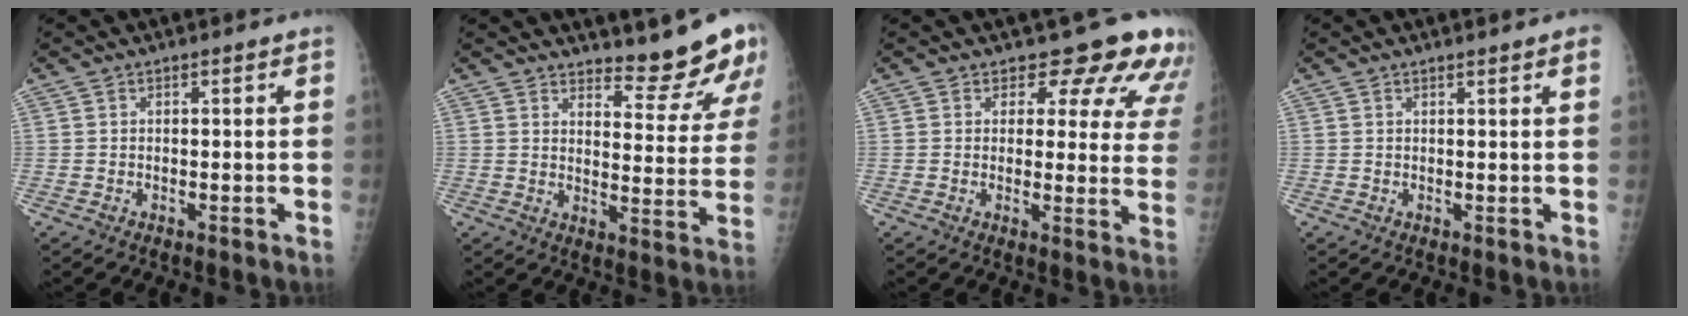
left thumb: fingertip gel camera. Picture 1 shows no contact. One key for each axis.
{"total": 11.6, "fx": 10.9, "fy": 2.0, "fz": 3.6, "tx": -0.019, "ty": -0.114, "tz": 0.133}
{"total": 12.6, "fx": 10.7, "fy": 5.6, "fz": 3.5, "tx": 0.016, "ty": -0.062, "tz": 0.093}
{"total": 2.2, "fx": 1.5, "fy": 0.0, "fz": 1.6, "tx": -0.017, "ty": 0.000, "tz": 0.018}